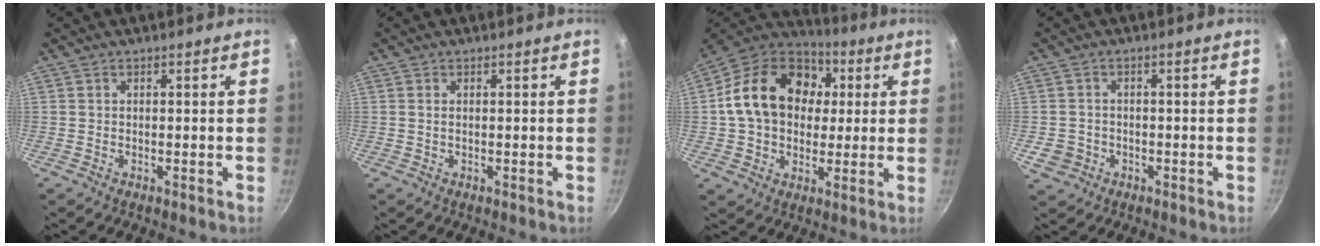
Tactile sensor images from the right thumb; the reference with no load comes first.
{"total": 0.8, "force": [0.1, 0.4, 0.7], "torque": [-0.014, 0.000, 0.002]}
{"total": 21.3, "force": [3.4, 16.1, 13.5], "torque": [-0.212, 0.029, 0.049]}
{"total": 4.1, "force": [-1.4, 3.6, 1.4], "torque": [-0.018, 0.014, -0.016]}